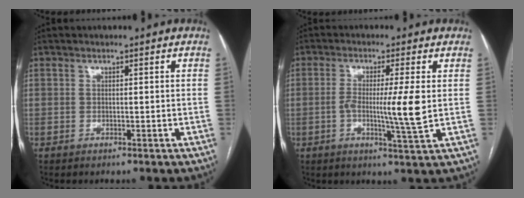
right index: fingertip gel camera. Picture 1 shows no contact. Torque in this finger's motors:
{"motor_torque": [0.22, 0.18, 0.10, 0.08]}